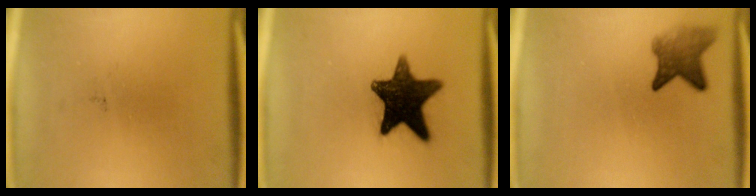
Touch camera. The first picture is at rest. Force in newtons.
{"total": 14.1}
{"total": 4.5}